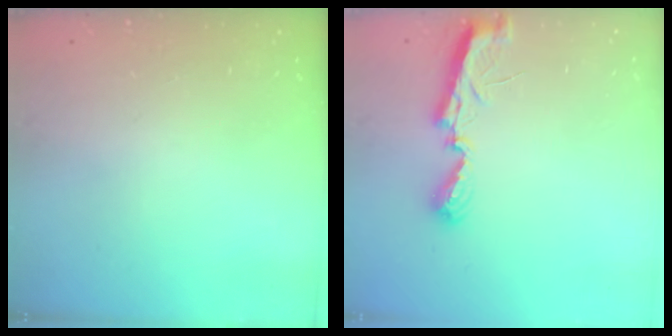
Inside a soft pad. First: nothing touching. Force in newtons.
{"total": 7.2, "press": 7.2, "slide": 0.1}